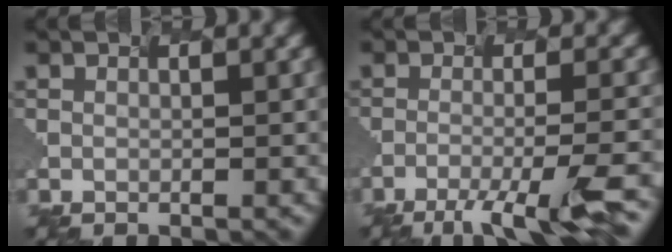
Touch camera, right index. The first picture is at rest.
{"total": 8.3, "force": [-5.4, 1.3, 6.2], "torque": [-0.087, 0.000, -0.077]}